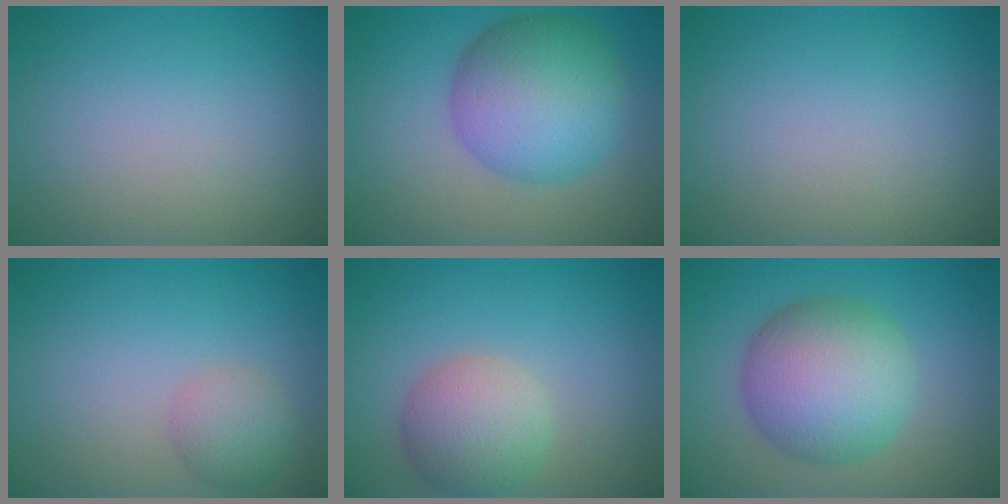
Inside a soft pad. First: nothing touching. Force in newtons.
{"total": 9.1, "press": 9.1, "slide": 0.2}
{"total": 0.0}
{"total": 2.6, "press": 2.6, "slide": 0.1}
{"total": 4.7, "press": 4.7, "slide": 0.1}
{"total": 8.7, "press": 8.7, "slide": 0.3}